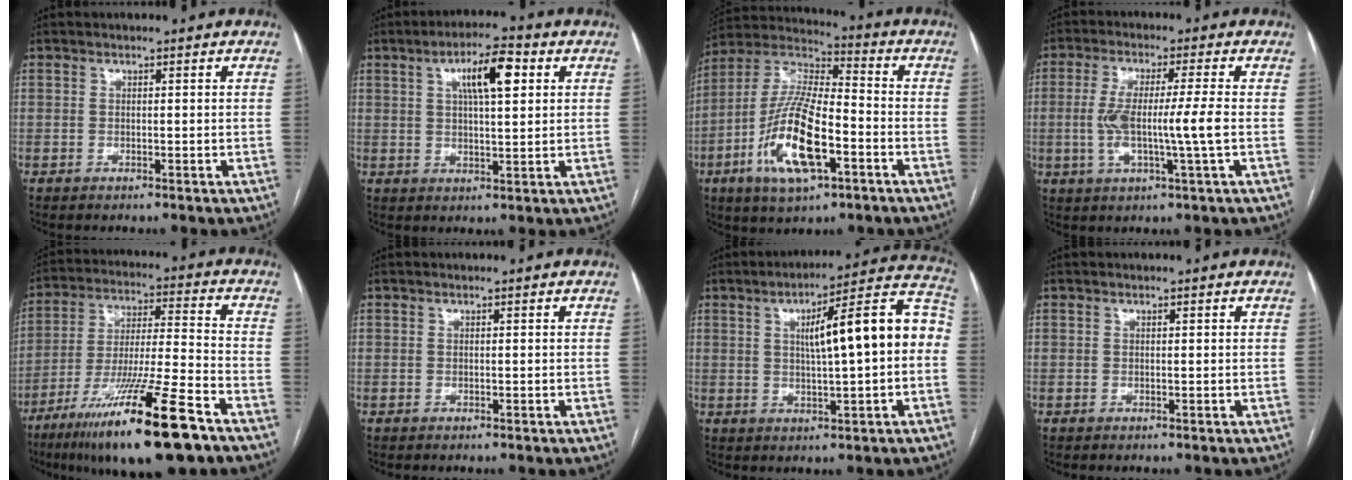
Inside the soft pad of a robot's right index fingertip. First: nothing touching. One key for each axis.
{"total": 8.2, "fx": 3.0, "fy": 1.9, "fz": 7.4, "tx": -0.128, "ty": 0.013, "tz": 0.050}
{"total": 16.8, "fx": -5.9, "fy": 5.3, "fz": 14.8, "tx": -0.309, "ty": -0.001, "tz": -0.105}
{"total": 8.7, "fx": -0.8, "fy": -0.2, "fz": 8.7, "tx": -0.171, "ty": 0.000, "tz": -0.016}
{"total": 20.5, "fx": -12.5, "fy": 1.0, "fz": 16.2, "tx": -0.274, "ty": -0.045, "tz": -0.218}
{"total": 0.0}
{"total": 15.2, "fx": 1.3, "fy": 2.1, "fz": 15.0, "tx": -0.209, "ty": 0.043, "tz": 0.018}
{"total": 0.0}